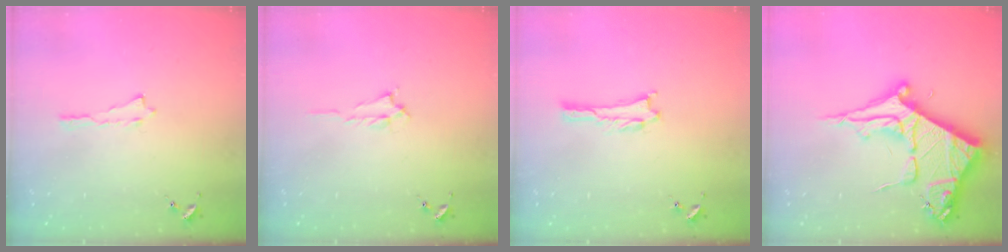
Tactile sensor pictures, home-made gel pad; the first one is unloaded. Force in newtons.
{"total": 0.7, "press": 0.6, "slide": 0.2}
{"total": 1.0, "press": 1.0, "slide": 0.1}
{"total": 10.6, "press": 10.6, "slide": 1.2}